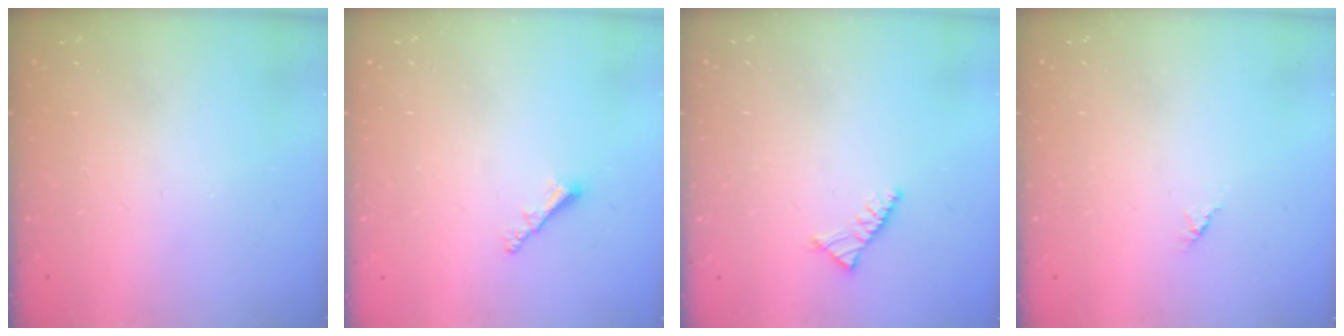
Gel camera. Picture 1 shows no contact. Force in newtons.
{"total": 1.9, "press": 1.9, "slide": 0.5}
{"total": 3.1, "press": 3.0, "slide": 0.7}
{"total": 1.2, "press": 1.2, "slide": 0.3}